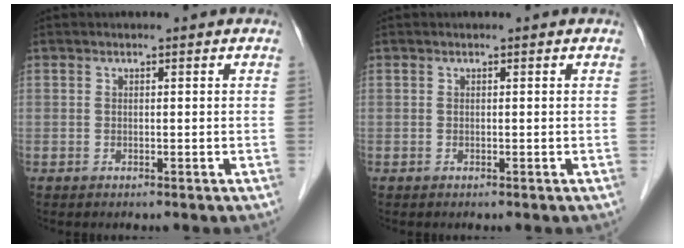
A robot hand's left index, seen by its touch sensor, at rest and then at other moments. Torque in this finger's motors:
{"motor_torque": [0.00, 0.00, 0.00, 0.00]}